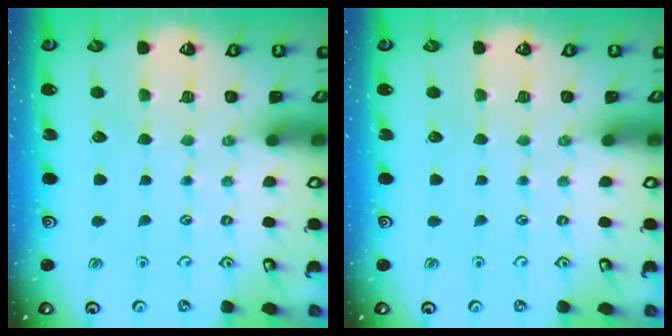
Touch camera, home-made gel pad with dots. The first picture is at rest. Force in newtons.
{"total": 0.0}